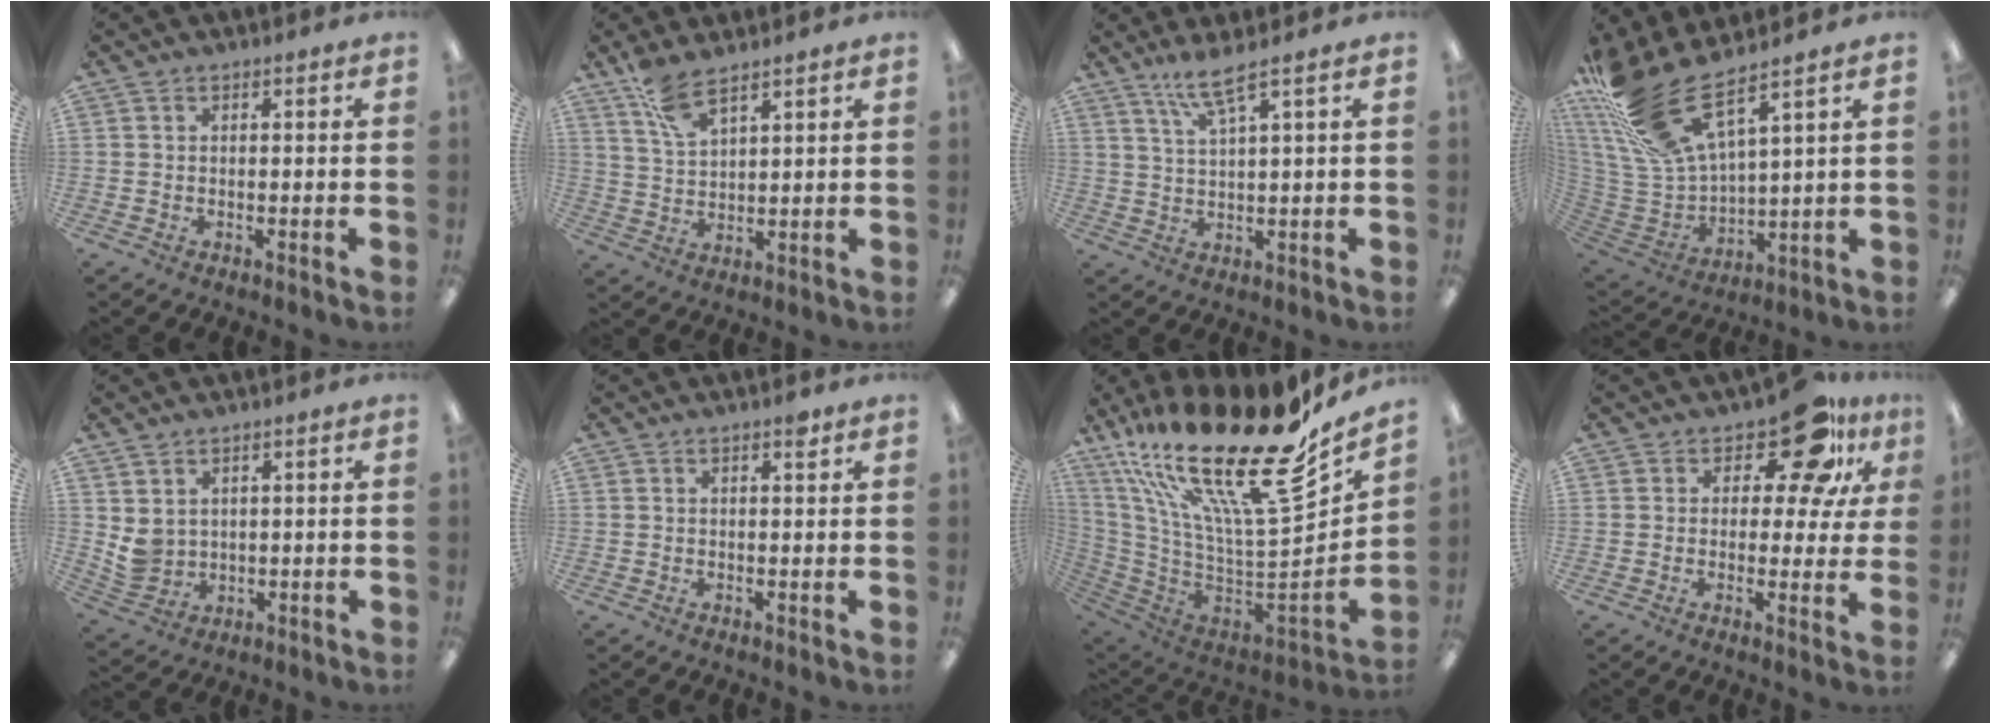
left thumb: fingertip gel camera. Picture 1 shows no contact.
{"total": 7.5, "force": [5.9, 2.2, 4.1], "torque": [-0.088, -0.024, 0.108]}
{"total": 5.9, "force": [4.4, 0.2, 3.9], "torque": [-0.089, -0.012, 0.078]}
{"total": 19.6, "force": [13.7, 6.2, 12.6], "torque": [-0.287, -0.090, 0.244]}
{"total": 5.0, "force": [2.3, 4.1, 1.4], "torque": [-0.029, -0.005, 0.048]}
{"total": 2.1, "force": [1.4, 0.6, 1.4], "torque": [-0.014, -0.004, 0.021]}
{"total": 29.2, "force": [17.2, 9.1, 21.8], "torque": [-0.359, -0.157, 0.290]}
{"total": 13.3, "force": [8.3, 6.2, 8.3], "torque": [-0.112, -0.052, 0.142]}